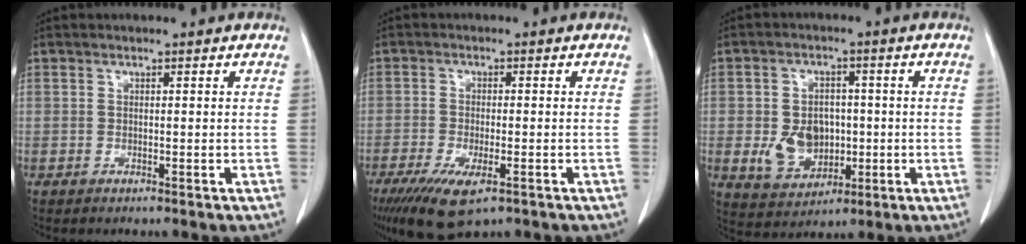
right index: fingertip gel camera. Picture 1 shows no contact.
{"total": 8.6, "force": [-5.0, 2.6, 6.4], "torque": [-0.113, -0.020, -0.080]}
{"total": 8.1, "force": [-0.7, 6.3, 5.1], "torque": [-0.096, 0.007, 0.001]}